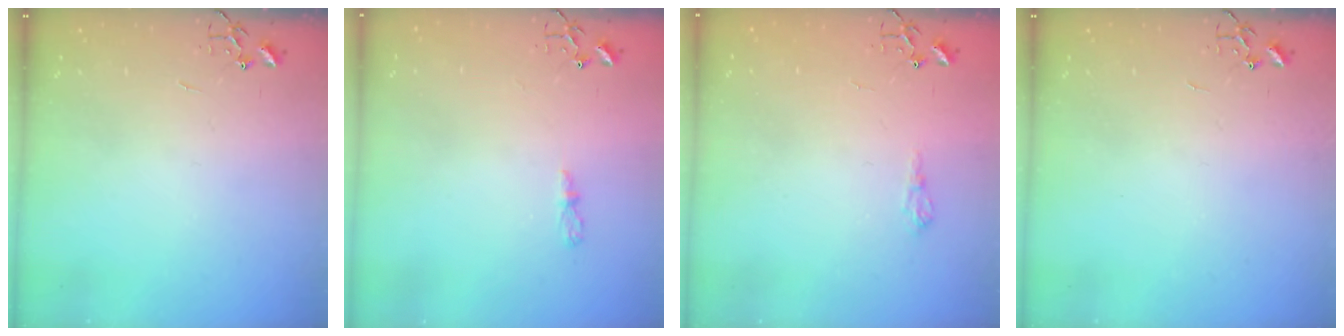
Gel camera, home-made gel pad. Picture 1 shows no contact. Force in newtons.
{"total": 4.0, "press": 4.0, "slide": 0.5}
{"total": 6.1, "press": 6.1, "slide": 0.7}
{"total": 0.0}